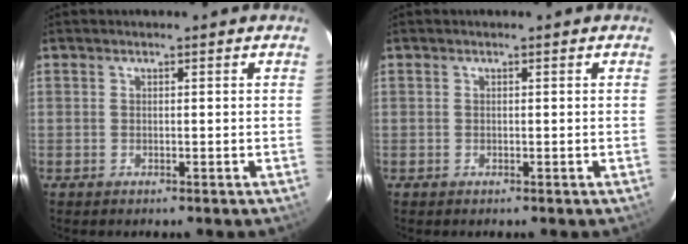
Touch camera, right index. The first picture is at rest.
{"total": 0.0}